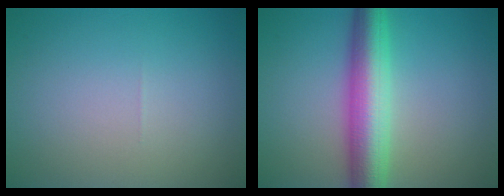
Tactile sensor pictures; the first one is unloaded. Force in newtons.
{"total": 7.1, "press": 7.1, "slide": 0.0}